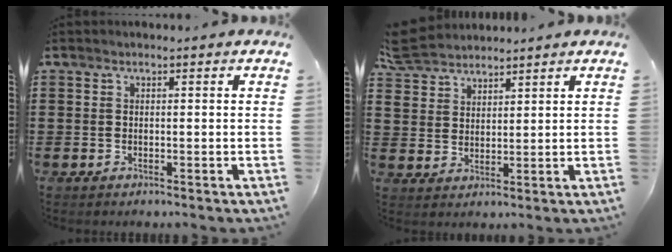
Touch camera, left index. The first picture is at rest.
{"total": 5.2, "force": [4.7, 2.2, 0.5], "torque": [-0.033, -0.007, 0.089]}